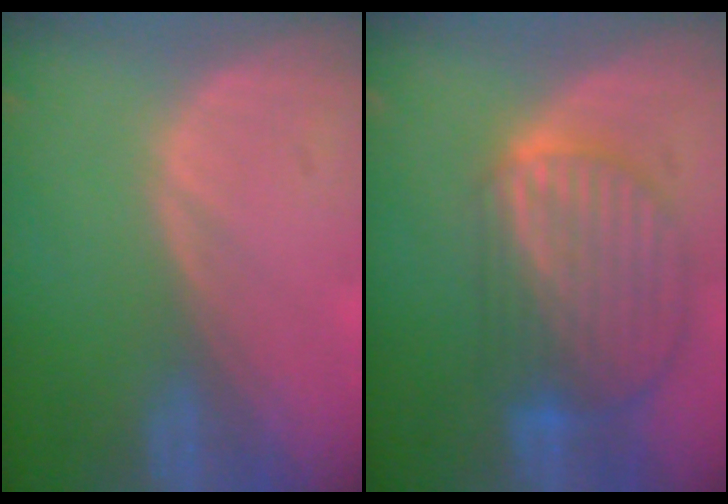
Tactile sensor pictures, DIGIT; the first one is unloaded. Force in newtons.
{"total": 10.0, "press": 8.6, "slide": 5.2}